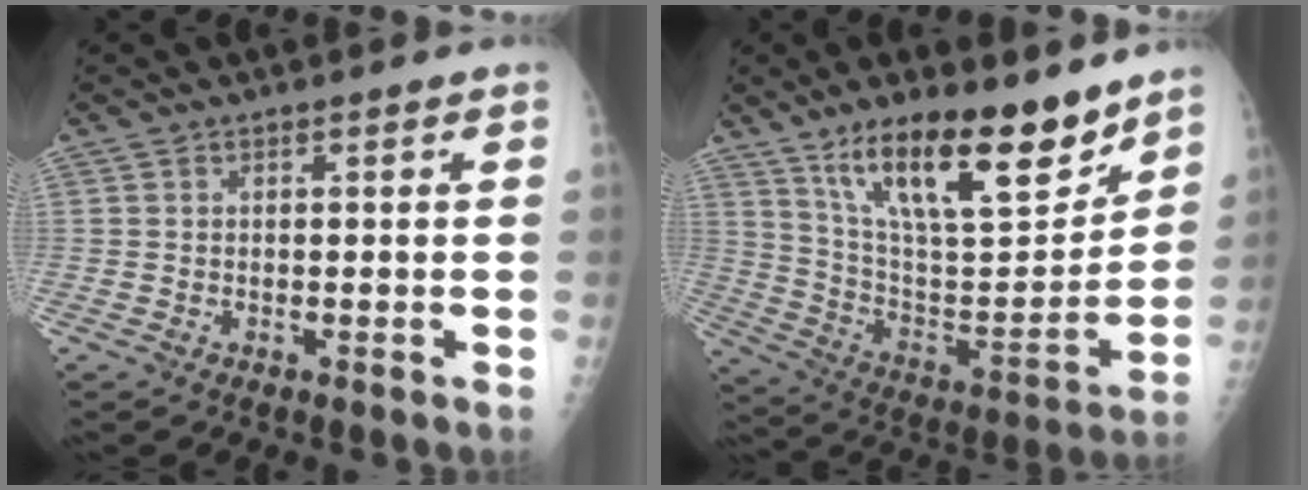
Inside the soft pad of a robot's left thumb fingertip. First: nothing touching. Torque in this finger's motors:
{"motor_torque": [1.44, 1.45, 1.57, -1.20, 0.15]}